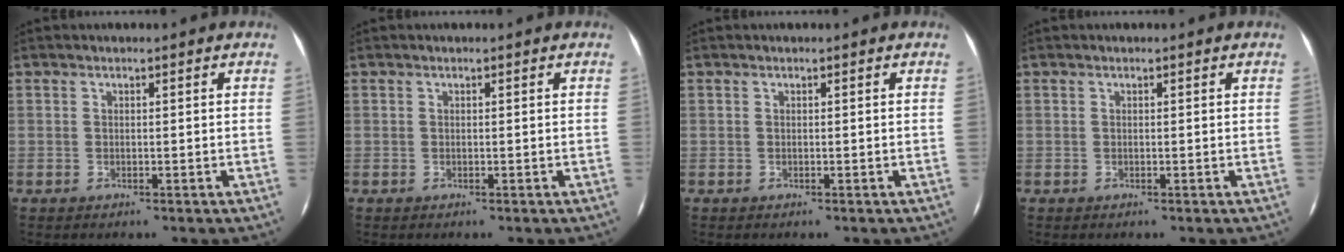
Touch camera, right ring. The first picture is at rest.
{"total": 0.0}
{"total": 0.0}
{"total": 0.0}